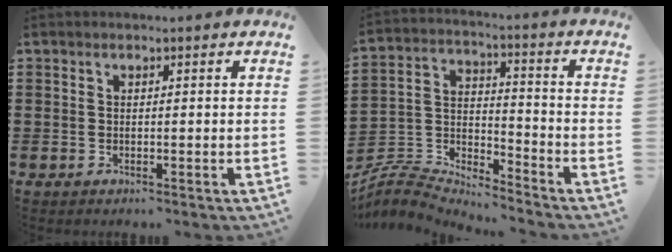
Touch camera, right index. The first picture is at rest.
{"total": 5.7, "force": [-5.6, 0.8, 0.6], "torque": [-0.038, -0.009, -0.122]}